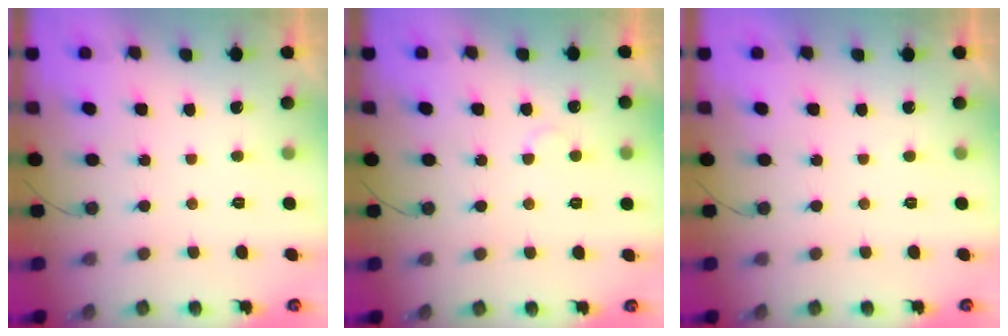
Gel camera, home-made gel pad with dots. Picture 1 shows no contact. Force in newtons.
{"total": 3.3, "press": 3.2, "slide": 0.3}
{"total": 1.7, "press": 1.7, "slide": 0.1}